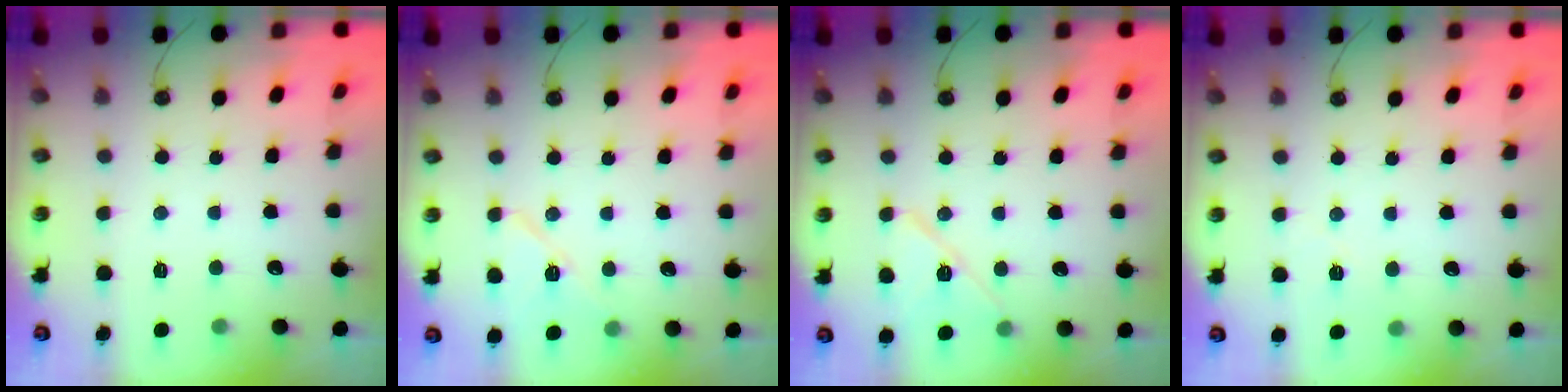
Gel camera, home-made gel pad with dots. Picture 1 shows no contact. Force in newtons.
{"total": 9.6, "press": 9.6, "slide": 1.0}
{"total": 10.7, "press": 10.6, "slide": 0.5}
{"total": 3.3, "press": 3.1, "slide": 1.0}